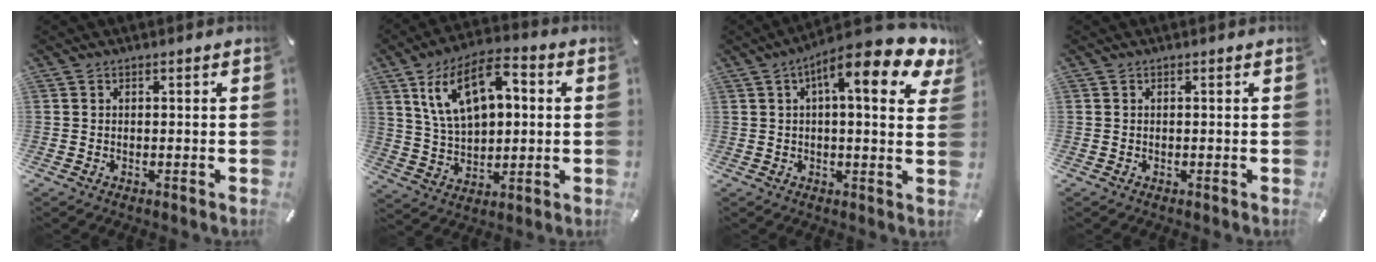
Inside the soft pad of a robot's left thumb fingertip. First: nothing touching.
{"total": 15.1, "force": [5.8, 9.1, 10.6], "torque": [-0.204, -0.007, 0.100]}
{"total": 13.7, "force": [6.5, 3.7, 11.4], "torque": [-0.175, -0.030, 0.103]}
{"total": 0.0}